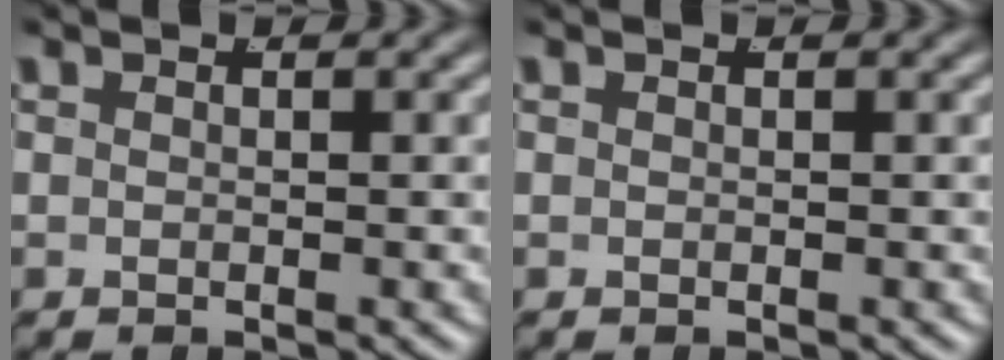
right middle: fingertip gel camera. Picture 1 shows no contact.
{"total": 0.0}